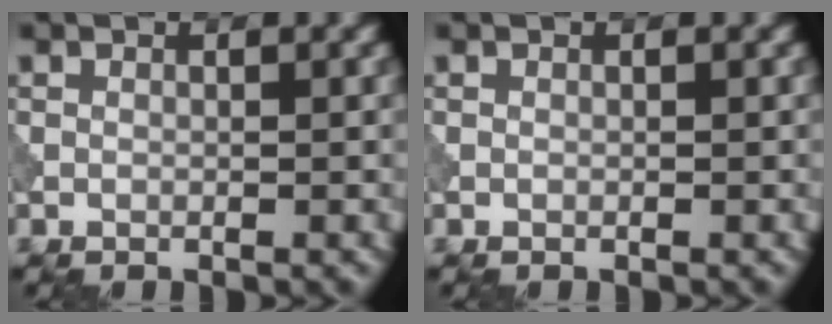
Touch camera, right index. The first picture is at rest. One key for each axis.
{"total": 0.0}